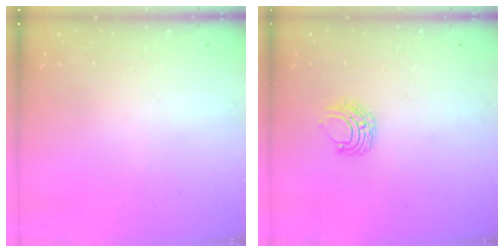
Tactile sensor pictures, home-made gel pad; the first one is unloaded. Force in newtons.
{"total": 6.3, "press": 6.2, "slide": 0.6}